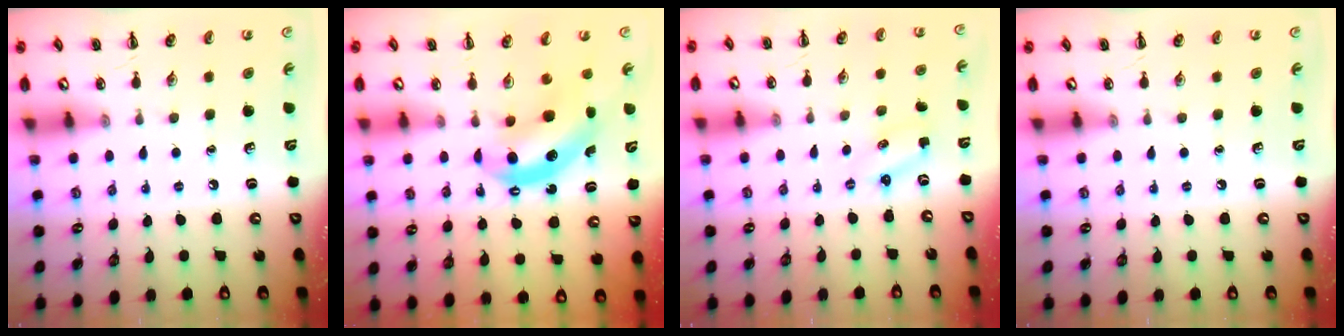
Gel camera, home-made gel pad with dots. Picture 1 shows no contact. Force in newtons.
{"total": 8.5, "press": 8.4, "slide": 1.5}
{"total": 2.1, "press": 2.0, "slide": 0.6}
{"total": 0.0}